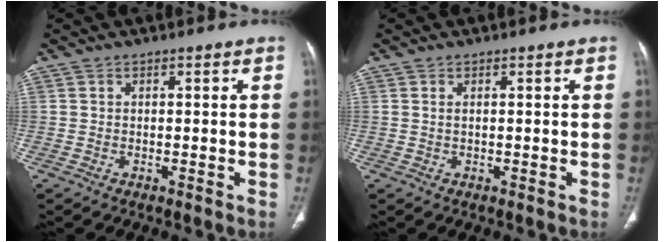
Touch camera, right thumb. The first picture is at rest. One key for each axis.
{"total": 0.6, "fx": 0.3, "fy": 0.2, "fz": 0.5, "tx": -0.017, "ty": 0.004, "tz": 0.007}